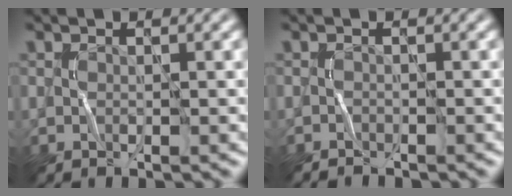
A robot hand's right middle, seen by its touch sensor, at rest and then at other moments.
{"total": 0.8, "force": [-0.8, -0.1, -0.2], "torque": [0.001, 0.002, -0.014]}